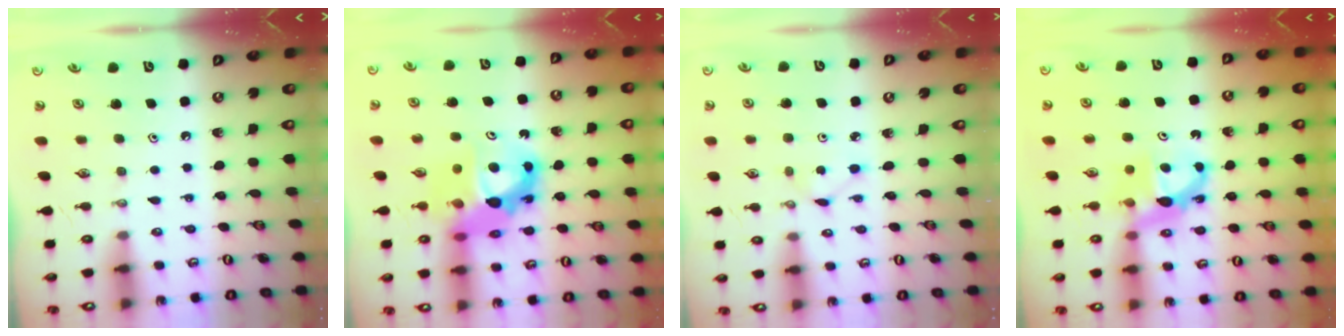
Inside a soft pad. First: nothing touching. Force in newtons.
{"total": 14.4, "press": 14.4, "slide": 1.4}
{"total": 1.8, "press": 1.7, "slide": 0.2}
{"total": 7.4, "press": 7.4, "slide": 0.4}